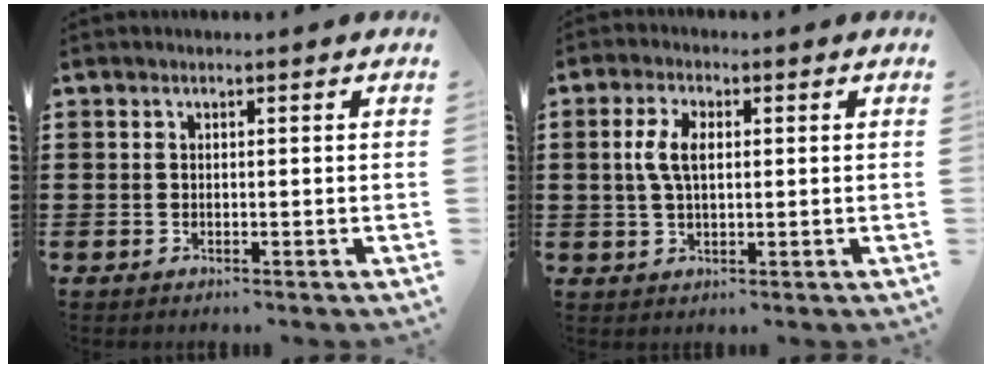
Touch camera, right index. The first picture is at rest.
{"total": 4.9, "force": [0.5, 2.5, 4.2], "torque": [-0.103, 0.007, 0.002]}